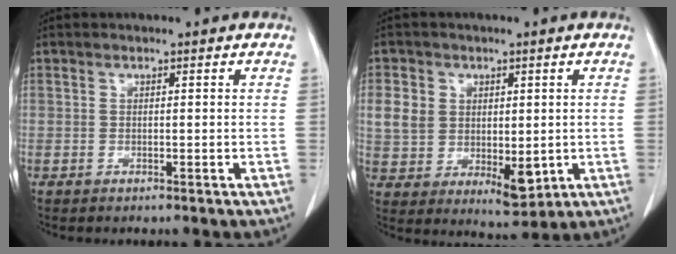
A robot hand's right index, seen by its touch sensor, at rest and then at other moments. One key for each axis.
{"total": 9.9, "fx": 0.6, "fy": 7.0, "fz": 6.9, "tx": -0.118, "ty": -0.002, "tz": 0.031}